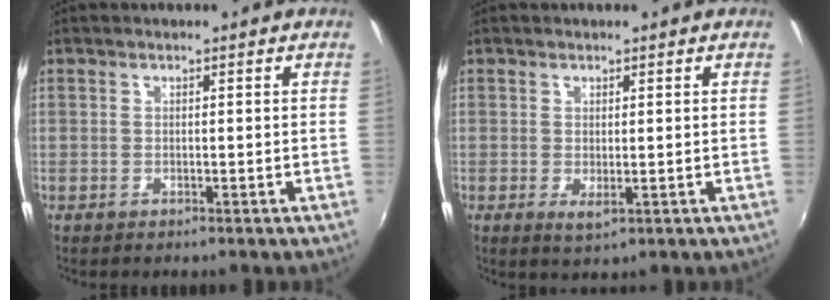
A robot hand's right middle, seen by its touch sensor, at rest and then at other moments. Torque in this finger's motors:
{"motor_torque": [-0.79, -0.59, -0.17, -0.03]}